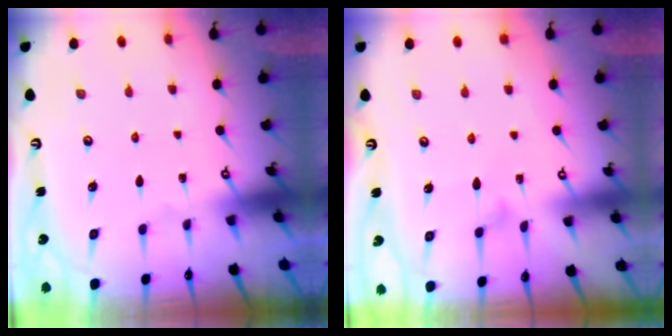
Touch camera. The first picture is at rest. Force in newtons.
{"total": 8.2, "press": 8.1, "slide": 0.4}